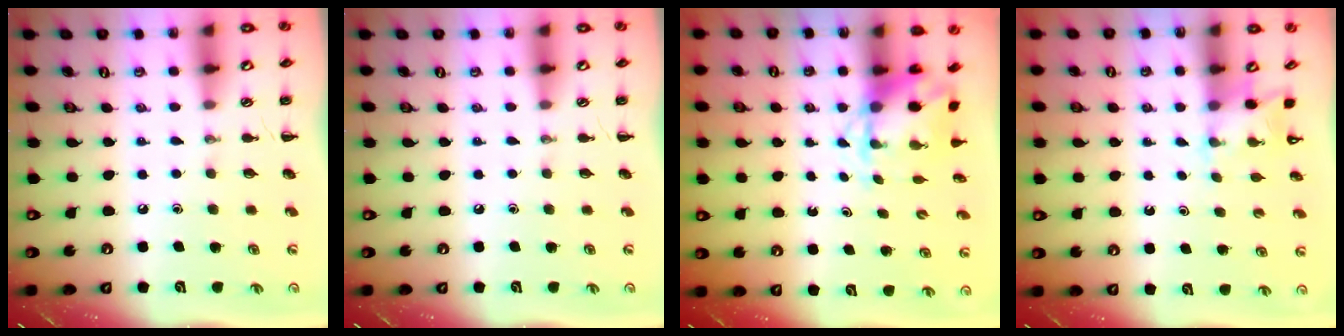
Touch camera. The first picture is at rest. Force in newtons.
{"total": 0.0}
{"total": 4.8, "press": 4.8, "slide": 0.4}
{"total": 3.1, "press": 3.0, "slide": 0.8}